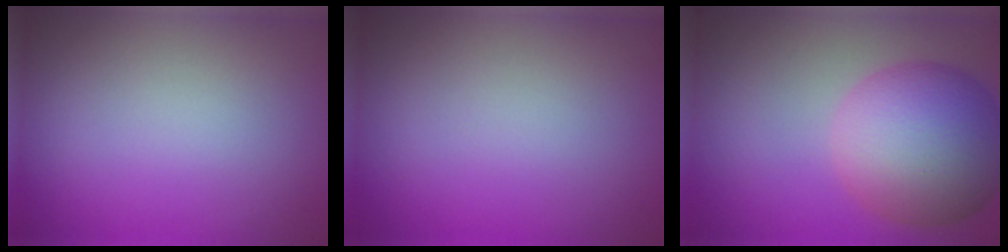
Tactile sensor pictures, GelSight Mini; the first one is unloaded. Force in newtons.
{"total": 0.0}
{"total": 9.9, "press": 9.8, "slide": 0.5}